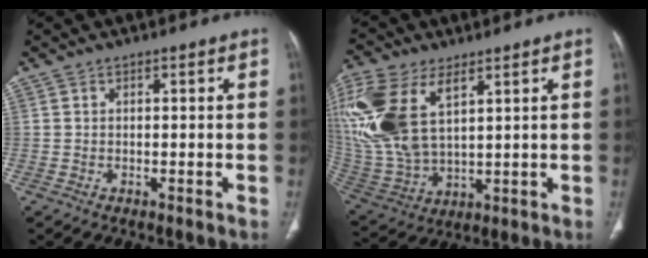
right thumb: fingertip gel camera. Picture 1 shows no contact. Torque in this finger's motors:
{"motor_torque": [0.74, 4.27, 1.39, 1.38, 0.26]}